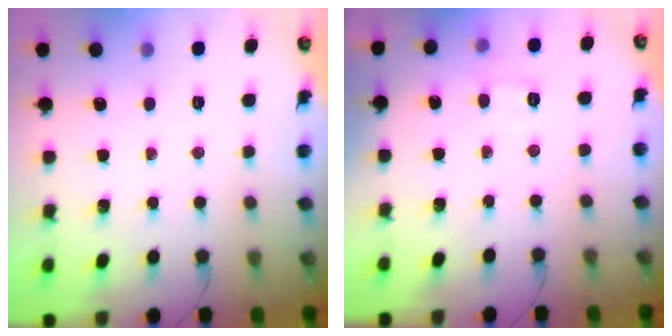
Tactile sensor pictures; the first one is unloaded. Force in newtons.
{"total": 4.4, "press": 4.1, "slide": 1.6}